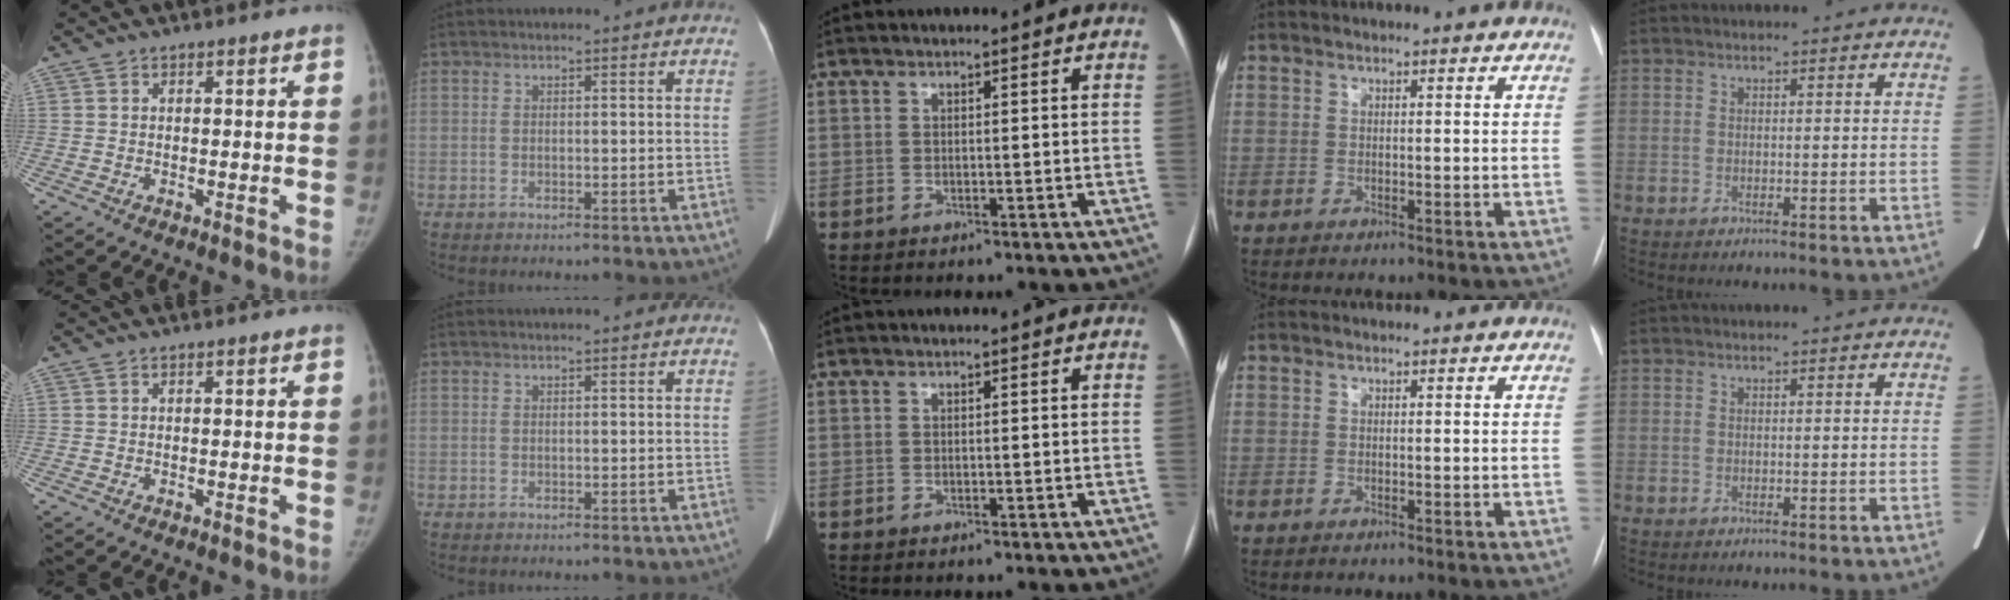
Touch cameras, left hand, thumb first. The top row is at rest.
{}